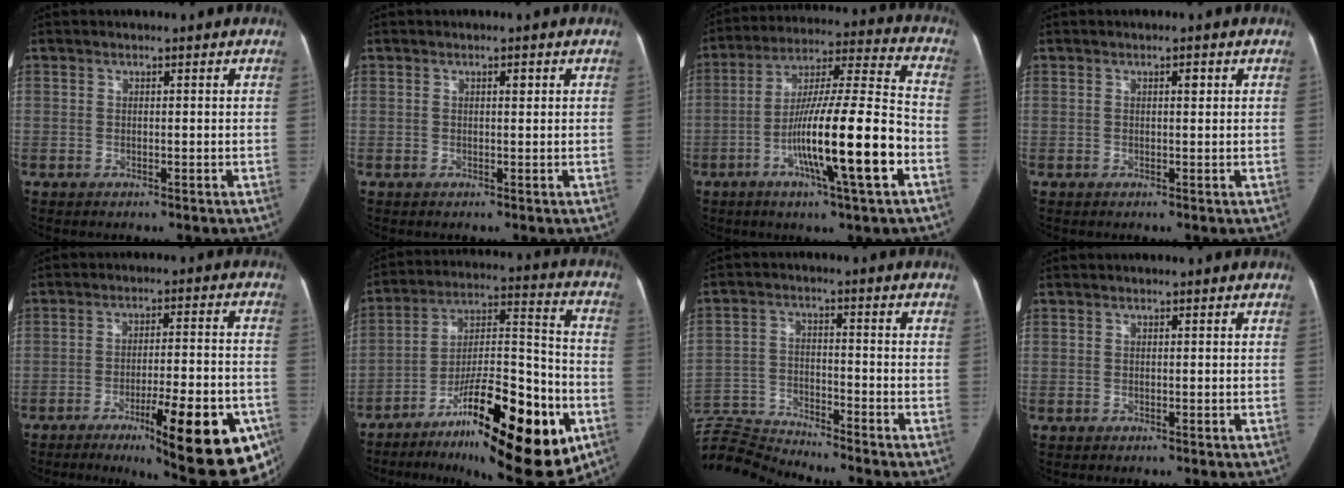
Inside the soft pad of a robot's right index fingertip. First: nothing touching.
{"total": 1.2, "force": [0.4, 0.4, 1.0], "torque": [-0.016, 0.004, 0.004]}
{"total": 17.9, "force": [-6.1, 0.4, 16.8], "torque": [-0.289, -0.002, -0.103]}
{"total": 1.3, "force": [0.4, 0.4, 1.1], "torque": [-0.018, 0.004, 0.005]}
{"total": 20.4, "force": [-10.8, 3.8, 16.8], "torque": [-0.149, 0.006, -0.147]}
{"total": 25.3, "force": [-11.6, 6.0, 21.7], "torque": [-0.294, -0.002, -0.173]}
{"total": 9.4, "force": [-9.3, -1.4, -0.2], "torque": [-0.001, 0.009, -0.175]}
{"total": 0.0}